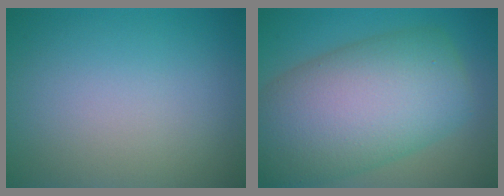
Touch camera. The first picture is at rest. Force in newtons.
{"total": 12.6, "press": 12.6, "slide": 0.5}